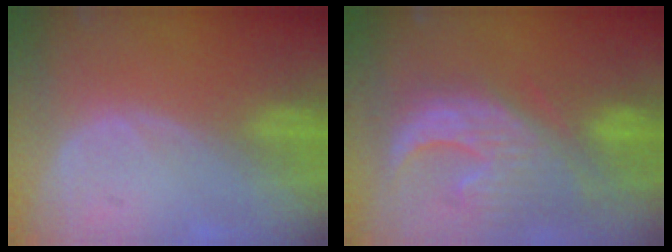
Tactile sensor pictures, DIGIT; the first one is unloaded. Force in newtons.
{"total": 12.8, "press": 11.2, "slide": 6.2}